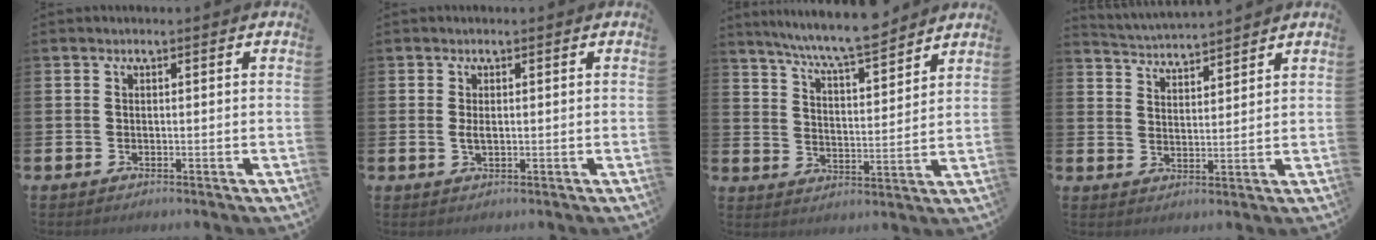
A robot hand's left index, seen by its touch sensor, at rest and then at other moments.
{"total": 1.2, "force": [0.1, 0.5, 1.0], "torque": [-0.019, 0.002, 0.000]}
{"total": 7.9, "force": [7.6, -0.1, 2.4], "torque": [-0.073, -0.046, 0.134]}
{"total": 3.9, "force": [3.9, 0.0, -0.3], "torque": [-0.015, -0.027, 0.070]}